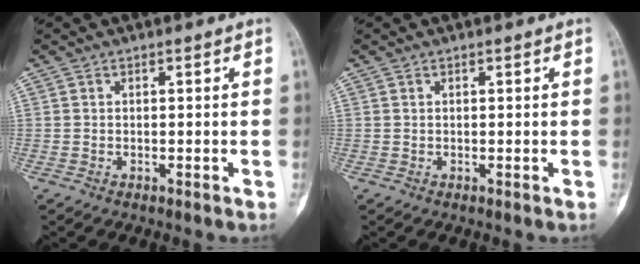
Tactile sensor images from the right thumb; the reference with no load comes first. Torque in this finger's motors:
{"motor_torque": [0.25, 0.40, -0.25, -0.09, 0.03]}